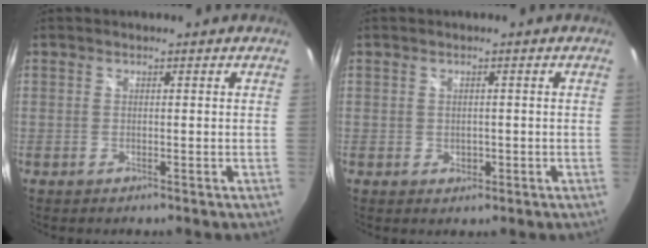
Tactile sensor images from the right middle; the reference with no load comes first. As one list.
[{"total": 1.8, "force": [-0.3, 1.5, 0.8], "torque": [-0.009, -0.002, -0.004]}]